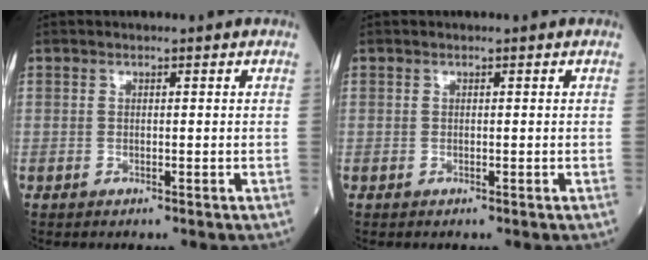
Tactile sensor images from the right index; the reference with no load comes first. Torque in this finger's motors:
{"motor_torque": [0.00, 0.00, 0.00, 0.00]}